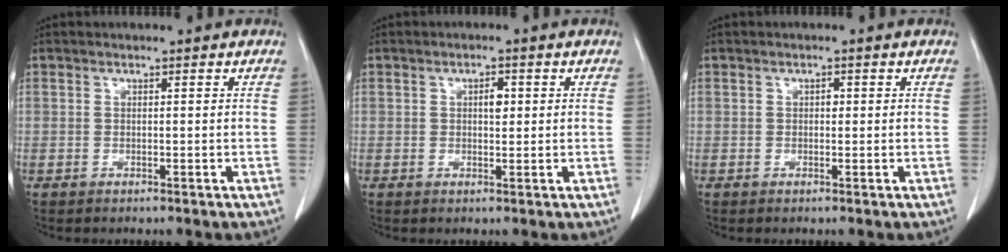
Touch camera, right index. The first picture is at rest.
{"total": 2.1, "force": [0.5, 1.0, 1.8], "torque": [-0.027, 0.002, 0.007]}
{"total": 0.8, "force": [0.1, 0.6, 0.6], "torque": [-0.007, 0.003, 0.000]}